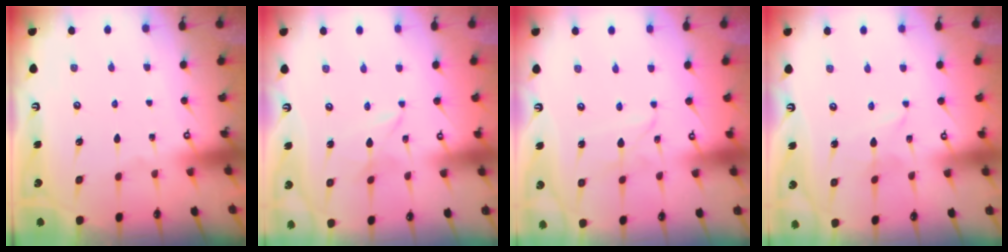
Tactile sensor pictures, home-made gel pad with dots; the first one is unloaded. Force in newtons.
{"total": 1.9, "press": 1.9, "slide": 0.3}
{"total": 4.0, "press": 4.0, "slide": 0.3}
{"total": 2.6, "press": 2.6, "slide": 0.4}